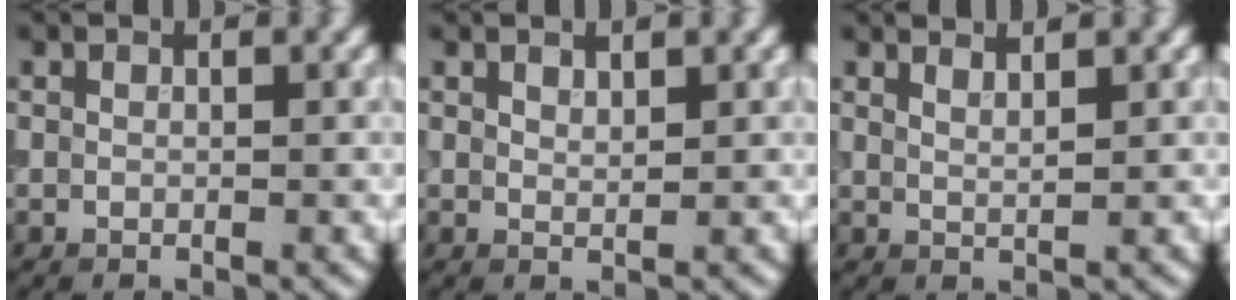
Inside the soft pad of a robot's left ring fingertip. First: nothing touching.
{"total": 0.9, "force": [0.8, 0.2, 0.4], "torque": [-0.007, 0.000, 0.015]}
{"total": 2.0, "force": [1.6, 0.6, 1.0], "torque": [-0.001, 0.009, 0.009]}